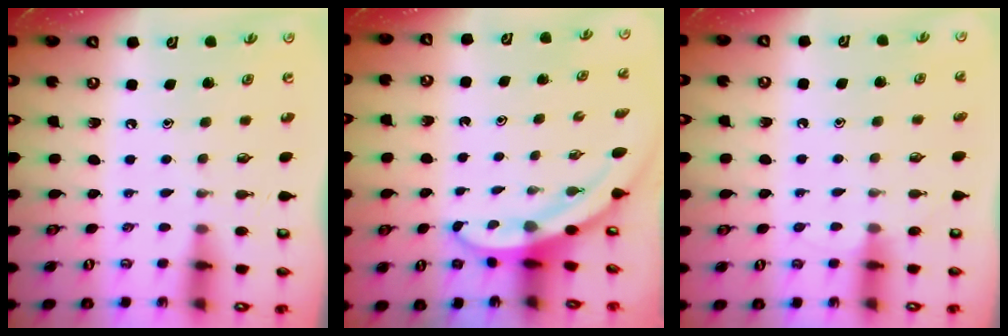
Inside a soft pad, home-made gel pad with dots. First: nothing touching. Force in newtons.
{"total": 3.4, "press": 3.4, "slide": 0.1}
{"total": 2.7, "press": 2.7, "slide": 0.3}